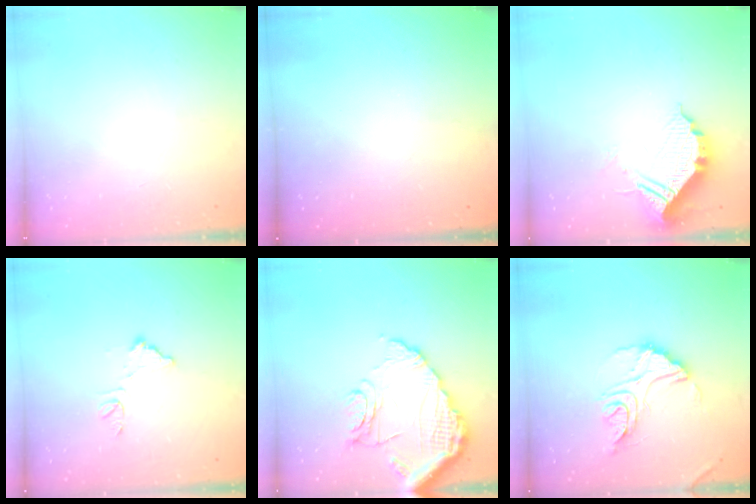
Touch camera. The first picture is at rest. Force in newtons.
{"total": 3.1, "press": 3.1, "slide": 0.1}
{"total": 11.1, "press": 11.1, "slide": 1.0}
{"total": 9.4, "press": 9.4, "slide": 0.4}
{"total": 15.2, "press": 15.1, "slide": 1.5}
{"total": 15.7, "press": 15.6, "slide": 1.6}